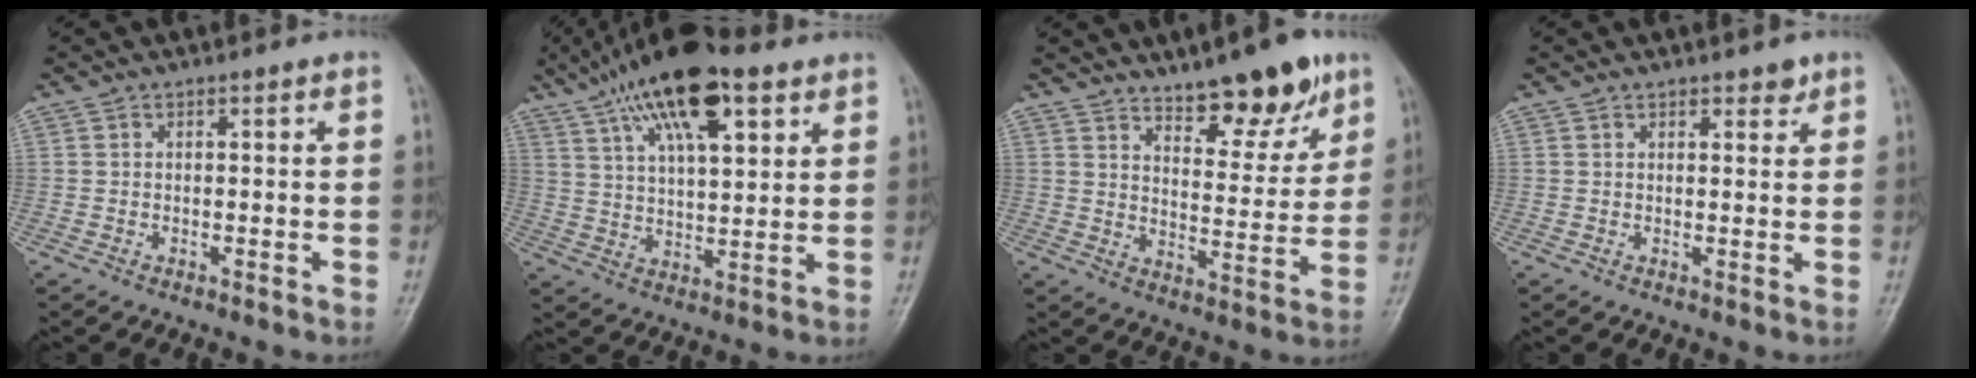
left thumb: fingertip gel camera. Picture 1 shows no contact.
{"total": 17.6, "force": [9.6, 6.8, 13.1], "torque": [-0.209, -0.013, 0.167]}
{"total": 12.4, "force": [8.7, 4.5, 7.6], "torque": [-0.076, -0.060, 0.137]}
{"total": 2.2, "force": [1.6, 1.1, 1.0], "torque": [0.002, -0.009, 0.020]}